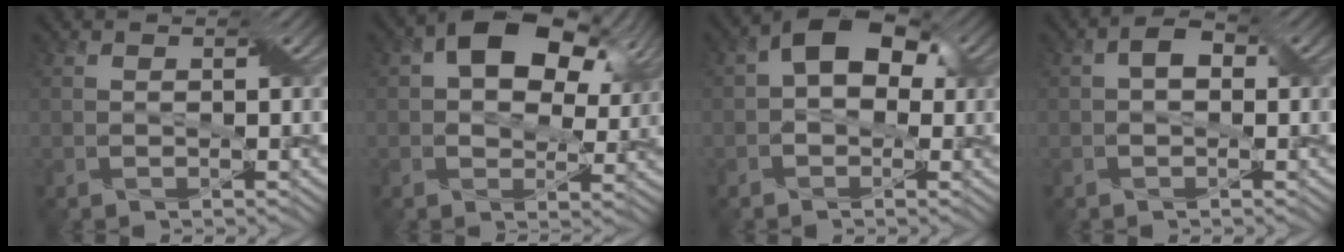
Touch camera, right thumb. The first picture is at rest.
{"total": 12.7, "force": [4.8, 7.7, 8.9], "torque": [-0.149, 0.010, 0.080]}
{"total": 7.6, "force": [1.3, 5.0, 5.5], "torque": [-0.081, 0.021, 0.006]}
{"total": 2.6, "force": [0.1, 1.7, 1.9], "torque": [-0.033, 0.006, -0.005]}